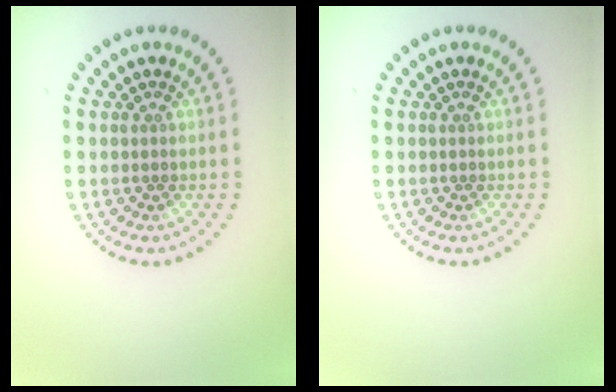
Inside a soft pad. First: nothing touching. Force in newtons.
{"total": 0.0}